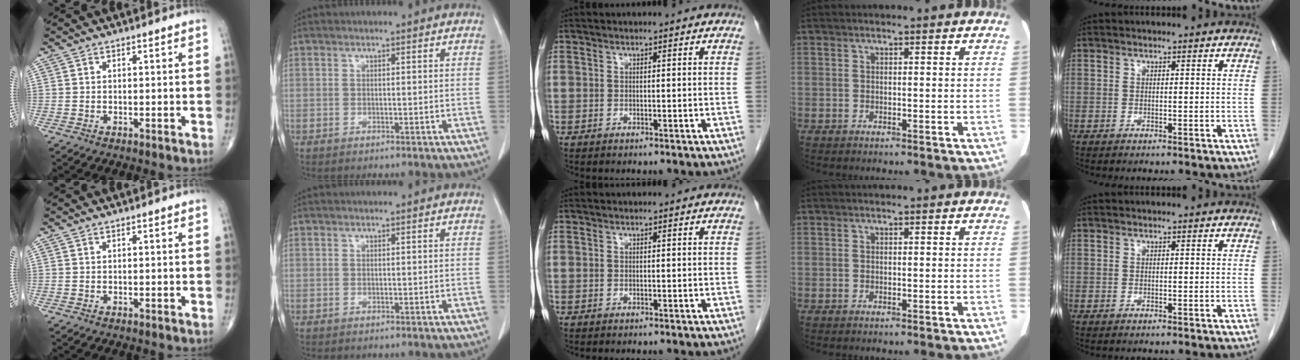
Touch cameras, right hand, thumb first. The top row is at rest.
{}